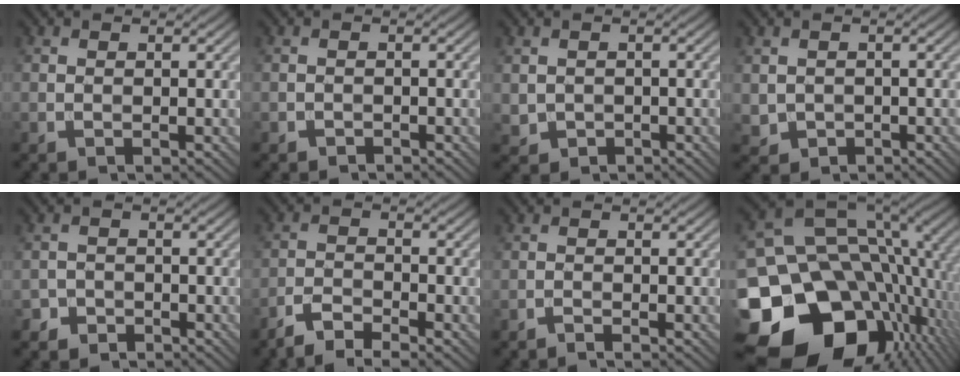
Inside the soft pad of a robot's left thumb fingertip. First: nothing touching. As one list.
[{"total": 0.8, "force": [-0.7, 0.2, -0.4], "torque": [0.007, -0.001, -0.012]}, {"total": 1.2, "force": [0.0, 1.2, 0.1], "torque": [-0.013, -0.005, 0.005]}, {"total": 1.4, "force": [0.0, 1.4, 0.1], "torque": [-0.016, -0.006, 0.005]}, {"total": 1.7, "force": [-1.4, 1.0, -0.3], "torque": [0.010, 0.004, -0.030]}, {"total": 4.7, "force": [-4.0, 0.8, 2.3], "torque": [-0.050, -0.003, -0.082]}, {"total": 1.0, "force": [-0.9, -0.2, 0.2], "torque": [-0.007, 0.003, -0.022]}, {"total": 19.8, "force": [-6.2, 15.0, 11.3], "torque": [-0.234, -0.025, -0.084]}]